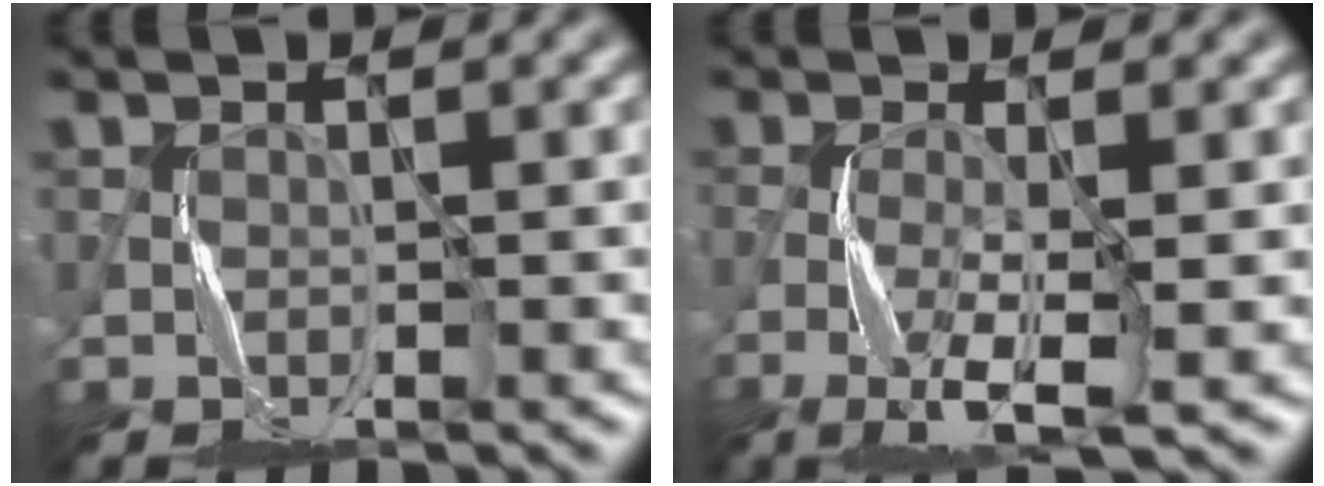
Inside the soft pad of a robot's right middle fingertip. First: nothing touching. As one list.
[{"total": 4.4, "force": [-1.7, 0.8, 3.9], "torque": [-0.082, -0.008, -0.037]}]